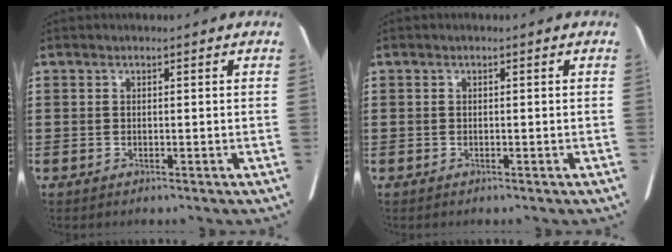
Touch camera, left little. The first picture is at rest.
{"total": 0.0}